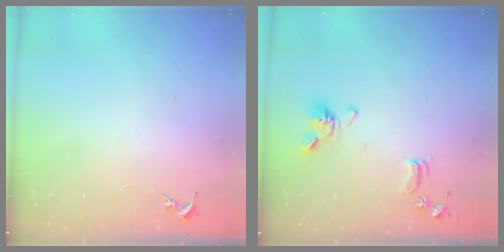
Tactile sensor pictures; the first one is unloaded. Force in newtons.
{"total": 13.7, "press": 13.6, "slide": 2.1}